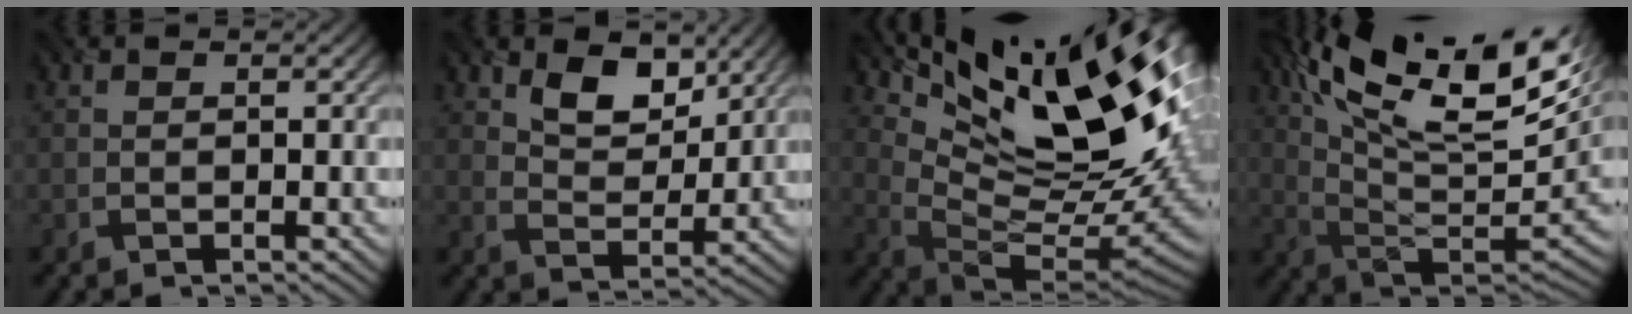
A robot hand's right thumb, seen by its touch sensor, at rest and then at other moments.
{"total": 6.1, "force": [3.7, 3.3, 3.5], "torque": [-0.066, -0.011, 0.059]}
{"total": 18.8, "force": [9.2, 7.1, 14.8], "torque": [-0.259, 0.008, 0.168]}
{"total": 18.6, "force": [9.4, 6.4, 14.7], "torque": [-0.290, 0.010, 0.172]}